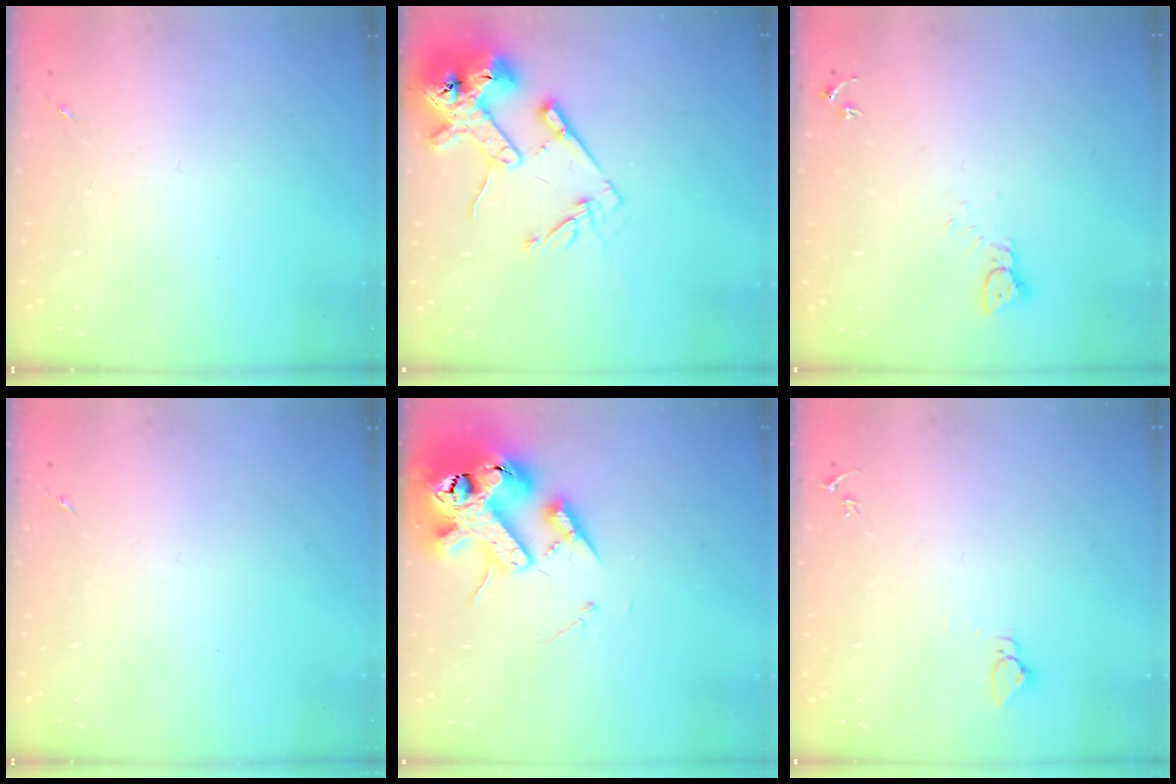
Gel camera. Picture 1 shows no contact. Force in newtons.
{"total": 16.8, "press": 16.7, "slide": 1.9}
{"total": 2.4, "press": 2.4, "slide": 0.2}
{"total": 0.0}
{"total": 18.8, "press": 18.6, "slide": 2.9}
{"total": 2.8, "press": 2.8, "slide": 0.2}